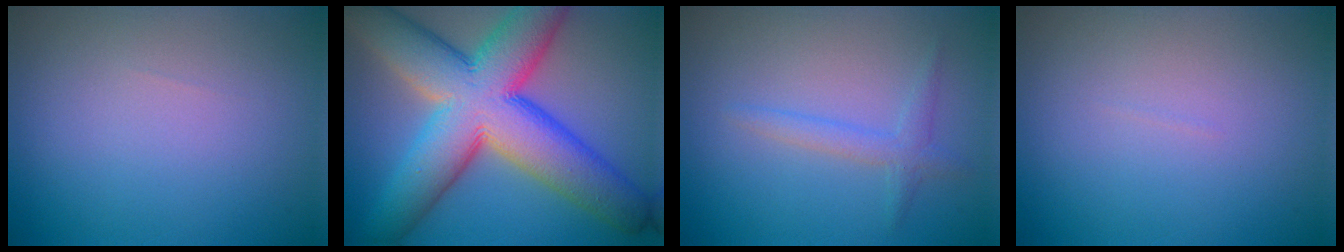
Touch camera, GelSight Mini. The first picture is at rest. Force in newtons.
{"total": 14.3, "press": 14.3, "slide": 0.7}
{"total": 1.8, "press": 1.7, "slide": 0.1}
{"total": 0.0}